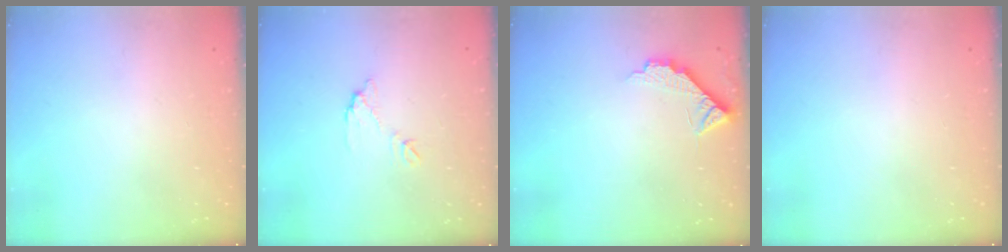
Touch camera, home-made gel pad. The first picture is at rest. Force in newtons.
{"total": 6.7, "press": 6.7, "slide": 0.3}
{"total": 7.4, "press": 7.4, "slide": 0.7}
{"total": 0.0}